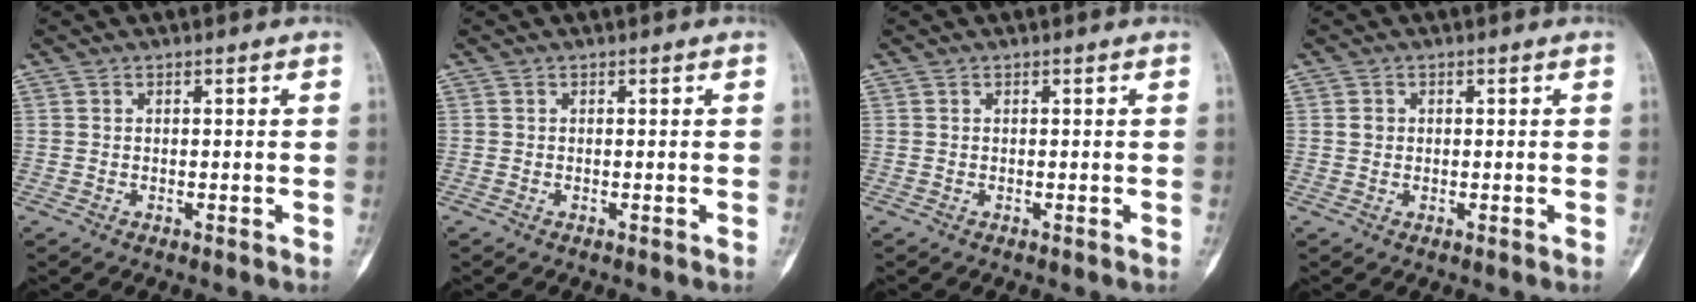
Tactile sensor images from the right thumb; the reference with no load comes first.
{"total": 0.0}
{"total": 0.0}
{"total": 1.3, "force": [0.2, 1.1, 0.5], "torque": [-0.007, 0.002, 0.004]}